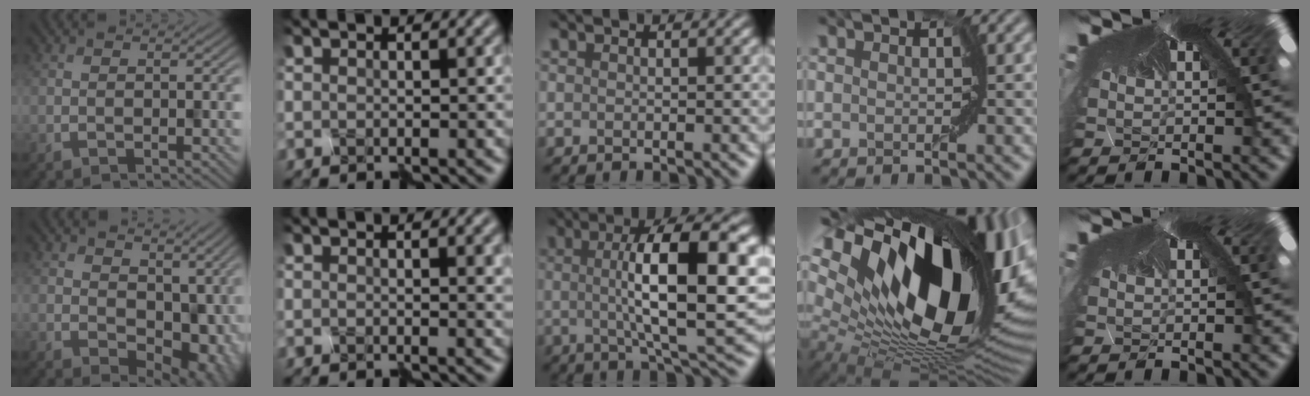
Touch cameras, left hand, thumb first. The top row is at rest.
{"thumb": {"total": 8.9, "force": [0.9, 6.5, 6.0], "torque": [-0.073, -0.033, 0.030]}, "index": {"total": 1.5, "force": [0.6, 0.4, 1.3], "torque": [-0.017, 0.002, 0.011]}, "middle": {"total": 9.5, "force": [0.7, 1.6, 9.3], "torque": [-0.148, 0.012, 0.030]}, "ring": {"total": 19.7, "force": [7.1, 9.7, 15.6], "torque": [-0.278, 0.003, 0.132]}}